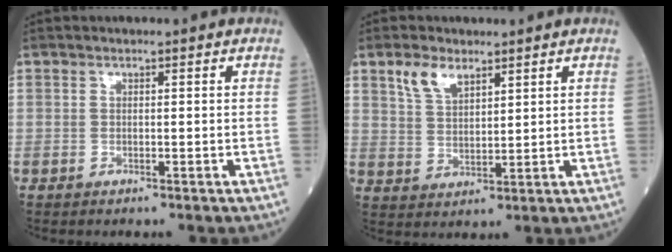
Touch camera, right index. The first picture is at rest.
{"total": 5.0, "force": [3.4, 2.2, 2.9], "torque": [-0.064, 0.004, 0.072]}